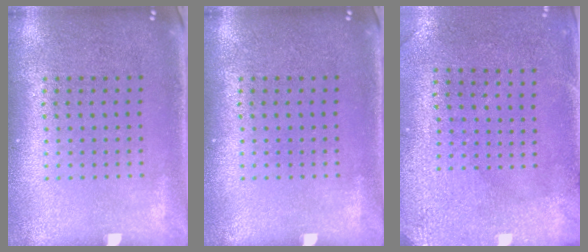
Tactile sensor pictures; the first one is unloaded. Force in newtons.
{"total": 0.0}
{"total": 3.0, "press": 2.4, "slide": 1.7}